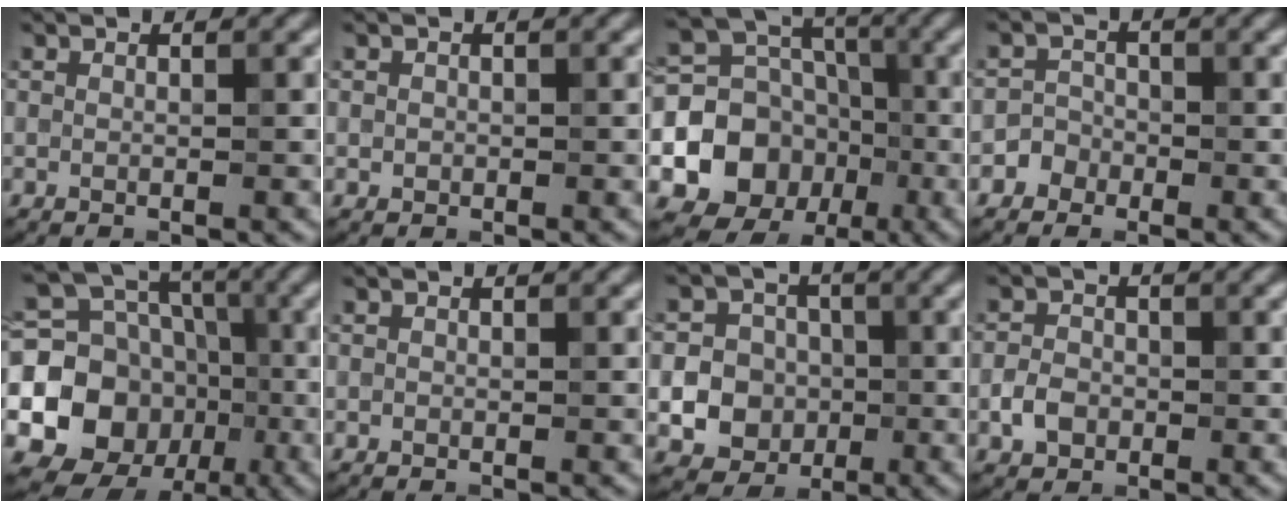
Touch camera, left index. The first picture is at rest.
{"total": 0.6, "force": [0.0, 0.6, 0.1], "torque": [0.004, -0.002, -0.001]}
{"total": 9.3, "force": [-2.1, 8.0, 4.1], "torque": [-0.079, -0.005, -0.041]}
{"total": 1.9, "force": [-1.1, 1.6, -0.1], "torque": [0.026, 0.007, -0.025]}
{"total": 12.4, "force": [-1.6, 10.6, 6.1], "torque": [-0.131, -0.012, -0.042]}
{"total": 0.0}
{"total": 11.1, "force": [-2.6, 10.4, 3.0], "torque": [-0.057, -0.009, -0.065]}
{"total": 2.3, "force": [-0.9, 1.8, 1.1], "torque": [-0.017, 0.001, -0.022]}